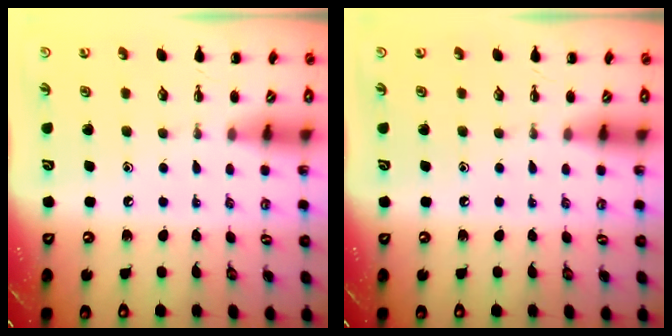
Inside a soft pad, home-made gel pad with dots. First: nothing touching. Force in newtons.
{"total": 0.0}